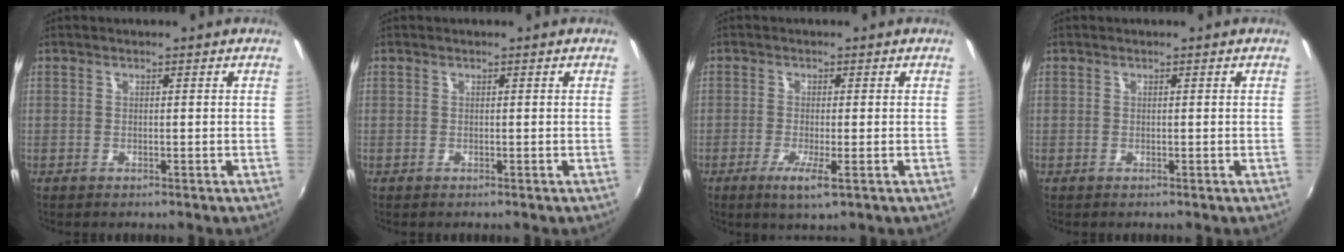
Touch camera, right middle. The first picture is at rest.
{"total": 0.0}
{"total": 4.0, "force": [-1.7, 0.0, 3.6], "torque": [-0.078, -0.012, -0.032]}
{"total": 0.0}